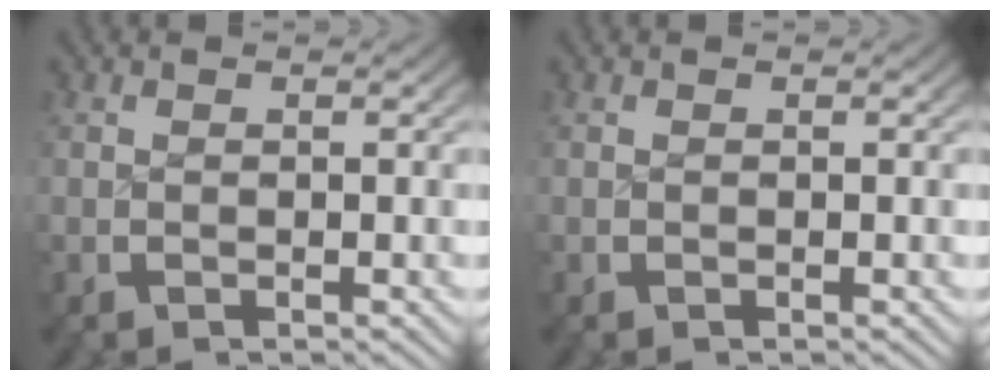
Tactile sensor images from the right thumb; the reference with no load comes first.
{"total": 0.0}